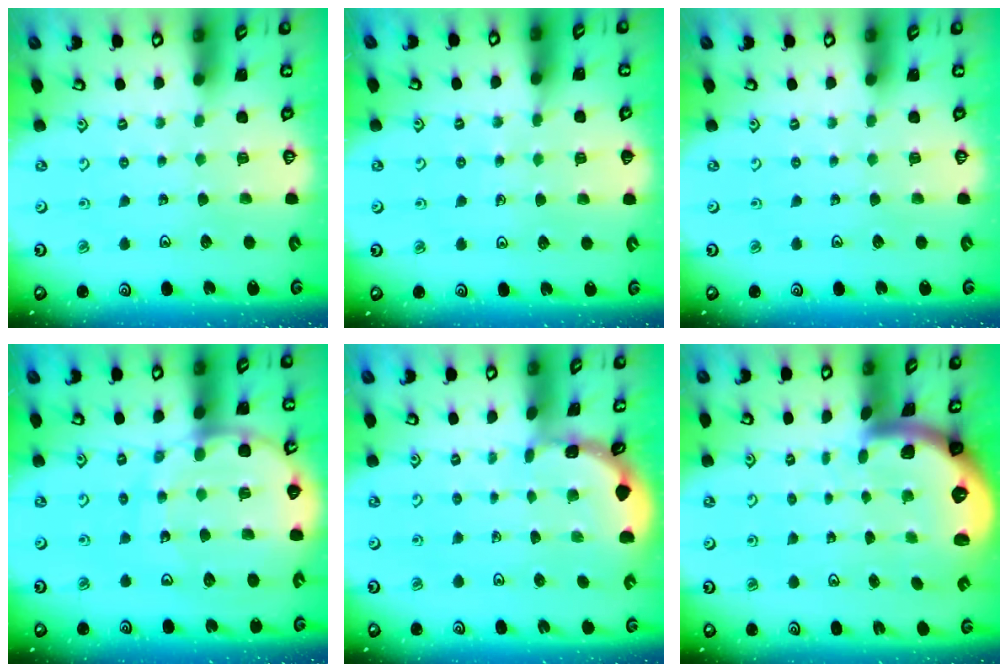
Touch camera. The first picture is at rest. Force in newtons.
{"total": 5.1, "press": 5.0, "slide": 0.9}
{"total": 0.0}
{"total": 13.7, "press": 13.6, "slide": 1.7}
{"total": 1.3, "press": 1.3, "slide": 0.1}
{"total": 2.8, "press": 2.7, "slide": 0.6}